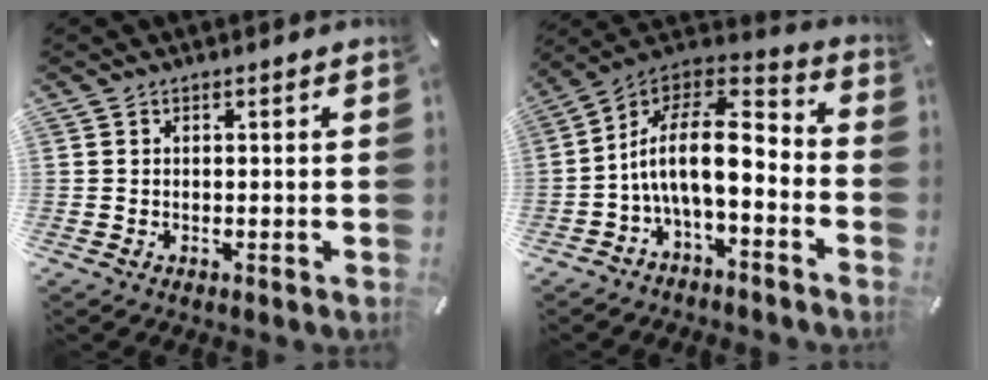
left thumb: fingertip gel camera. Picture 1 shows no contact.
{"total": 15.5, "force": [-1.5, 7.5, 13.5], "torque": [-0.266, 0.003, -0.027]}